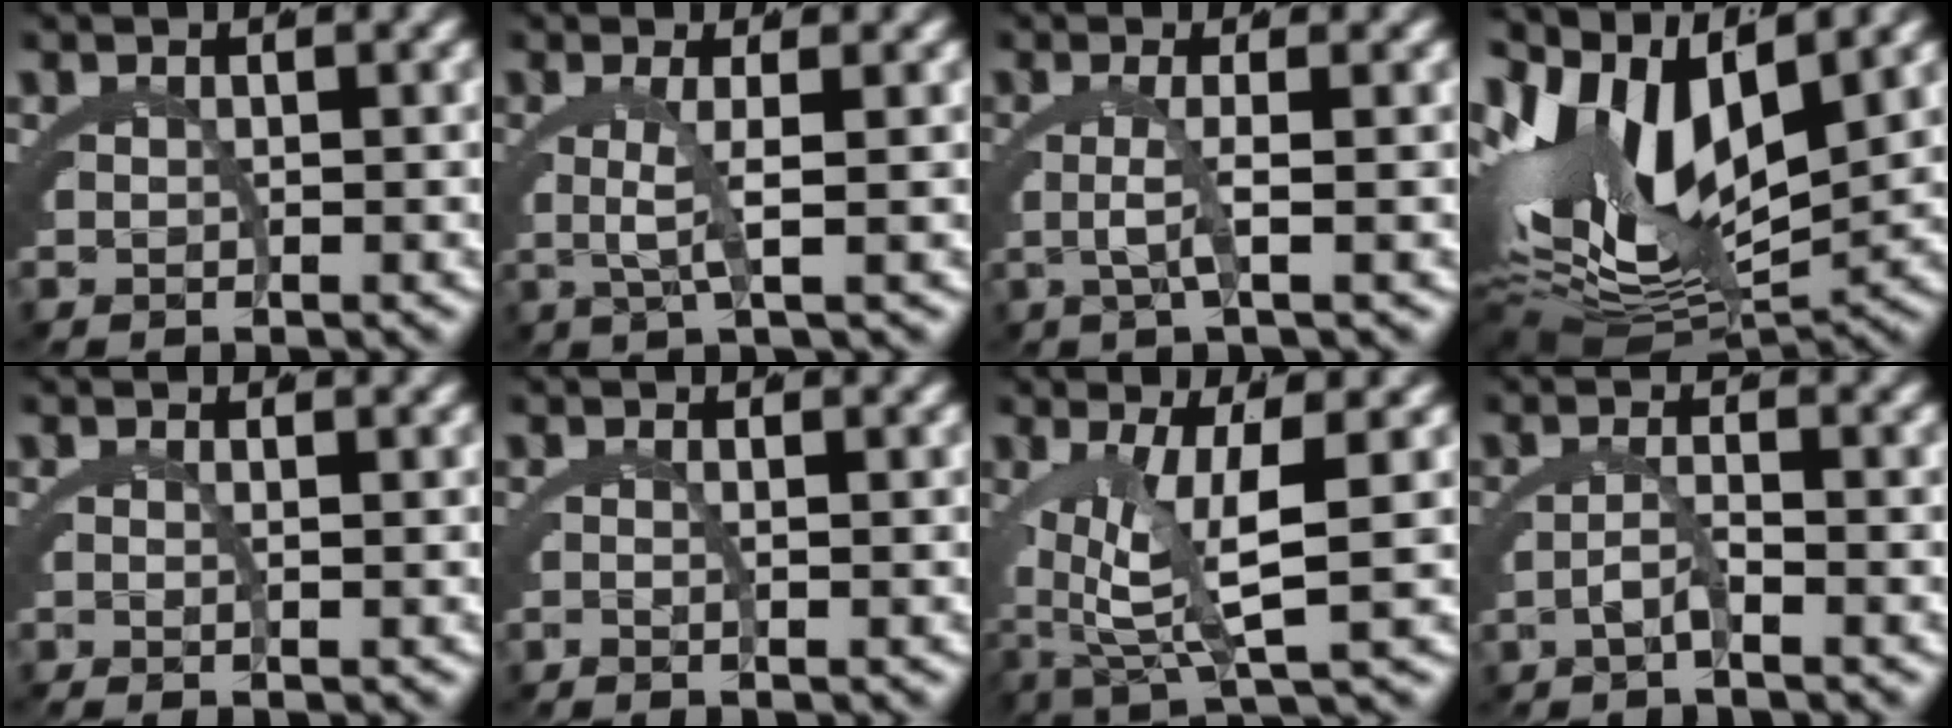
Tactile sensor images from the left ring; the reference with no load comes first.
{"total": 2.6, "force": [0.1, -1.6, 2.1], "torque": [-0.024, 0.006, 0.000]}
{"total": 2.2, "force": [-0.2, -1.5, 1.6], "torque": [-0.021, 0.005, -0.009]}
{"total": 11.9, "force": [0.3, 6.5, 10.0], "torque": [-0.164, -0.006, 0.007]}
{"total": 0.8, "force": [-0.2, -0.6, -0.5], "torque": [0.015, 0.005, -0.007]}
{"total": 1.4, "force": [-0.5, -1.1, -0.7], "torque": [0.023, 0.007, -0.015]}
{"total": 4.9, "force": [-0.8, 0.6, 4.8], "torque": [-0.064, -0.012, -0.009]}
{"total": 2.2, "force": [-1.4, -1.7, 0.1], "torque": [0.017, 0.010, -0.032]}